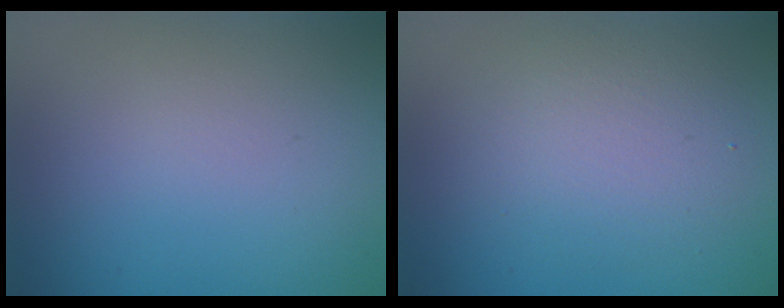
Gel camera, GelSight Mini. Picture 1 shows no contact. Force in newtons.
{"total": 3.9, "press": 3.9, "slide": 0.2}